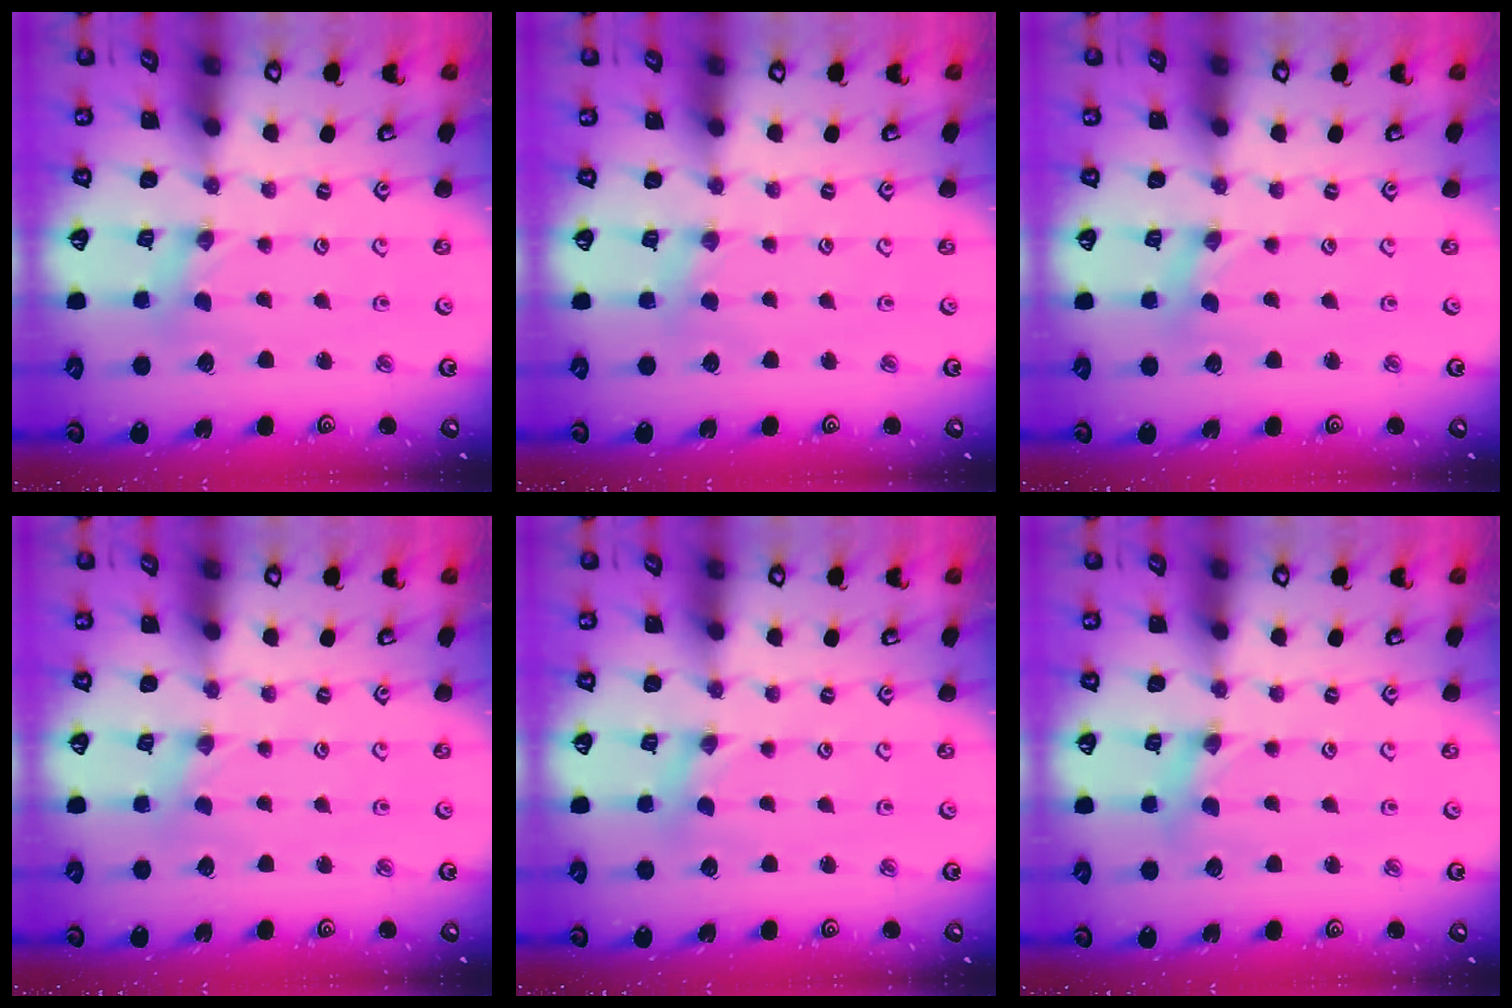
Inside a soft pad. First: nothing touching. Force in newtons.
{"total": 2.9, "press": 2.9, "slide": 0.5}
{"total": 0.7, "press": 0.7, "slide": 0.2}
{"total": 0.0}
{"total": 0.0}
{"total": 2.0, "press": 2.0, "slide": 0.3}